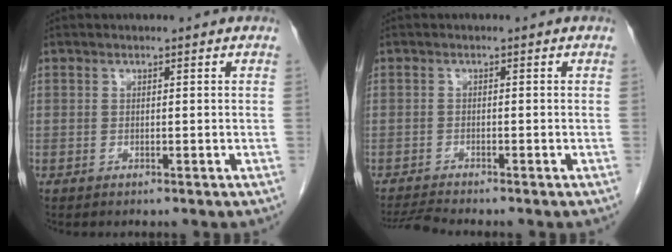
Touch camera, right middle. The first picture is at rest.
{"total": 3.0, "force": [-2.9, -0.9, 0.6], "torque": [-0.018, -0.019, -0.053]}